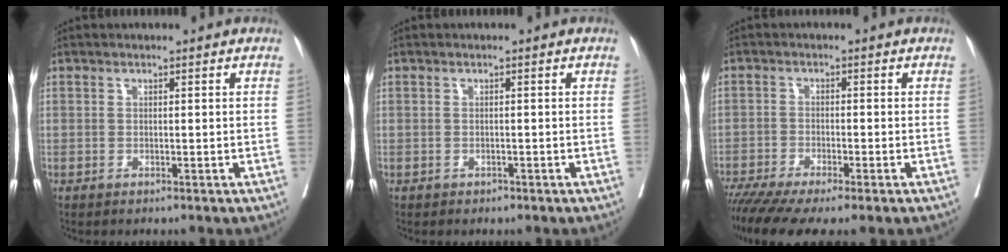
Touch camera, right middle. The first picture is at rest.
{"total": 0.5, "force": [-0.3, 0.4, 0.1], "torque": [-0.006, 0.000, -0.006]}
{"total": 10.1, "force": [-7.7, 1.1, 6.4], "torque": [-0.105, -0.014, -0.128]}